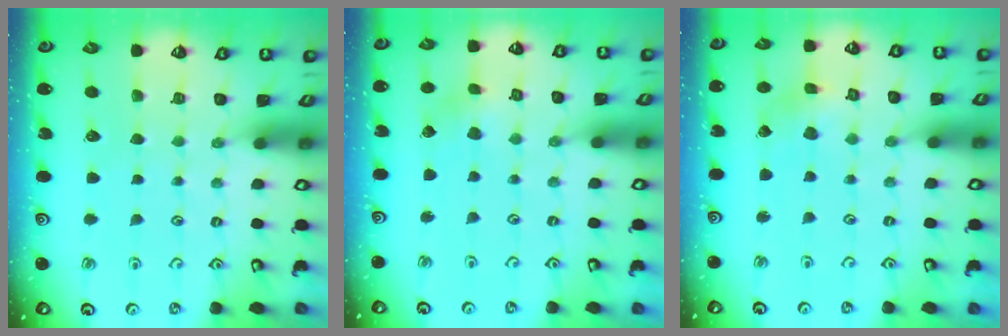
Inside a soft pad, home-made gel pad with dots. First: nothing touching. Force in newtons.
{"total": 2.2, "press": 2.2, "slide": 0.2}
{"total": 2.3, "press": 2.3, "slide": 0.1}